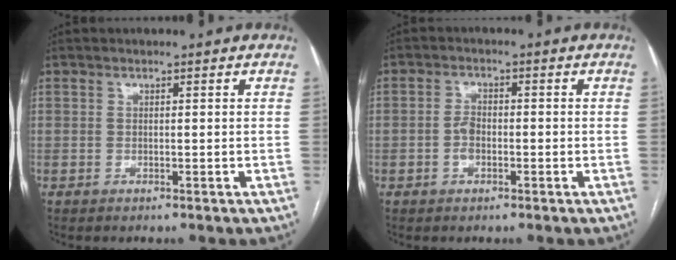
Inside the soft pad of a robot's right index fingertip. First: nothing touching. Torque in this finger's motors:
{"motor_torque": [0.69, 0.03, 0.29, 0.06]}